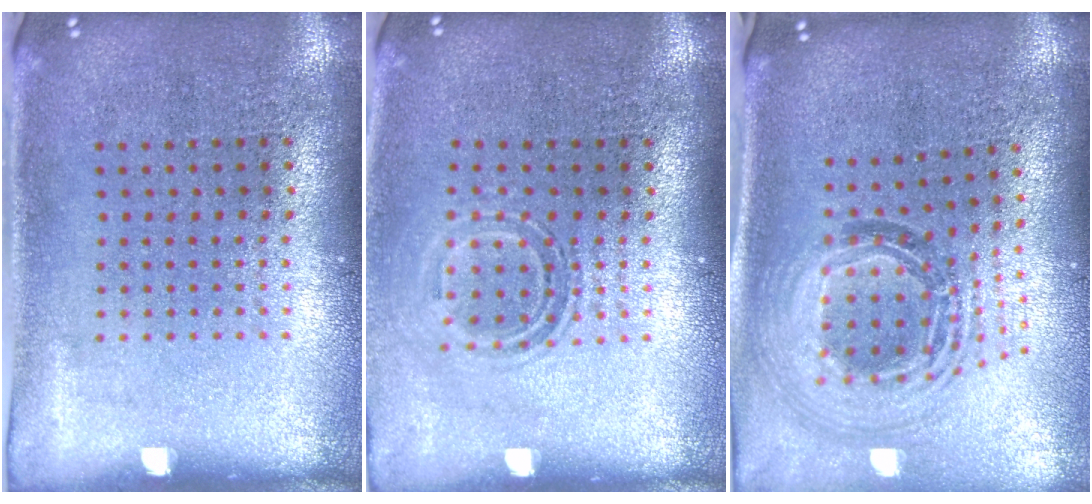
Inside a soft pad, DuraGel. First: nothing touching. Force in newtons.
{"total": 1.5, "press": 1.1, "slide": 1.0}
{"total": 1.6, "press": 1.4, "slide": 0.8}